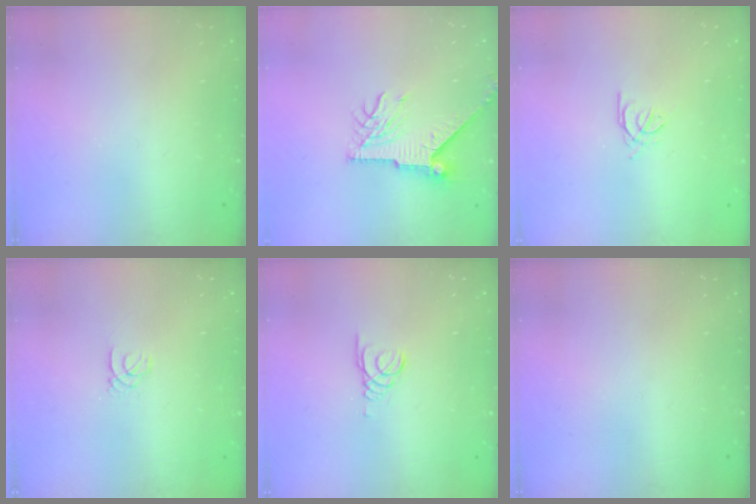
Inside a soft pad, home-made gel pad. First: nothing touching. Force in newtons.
{"total": 9.7, "press": 9.7, "slide": 0.3}
{"total": 1.4, "press": 1.3, "slide": 0.3}
{"total": 1.0, "press": 1.0, "slide": 0.1}
{"total": 1.0, "press": 1.0, "slide": 0.1}
{"total": 0.0}